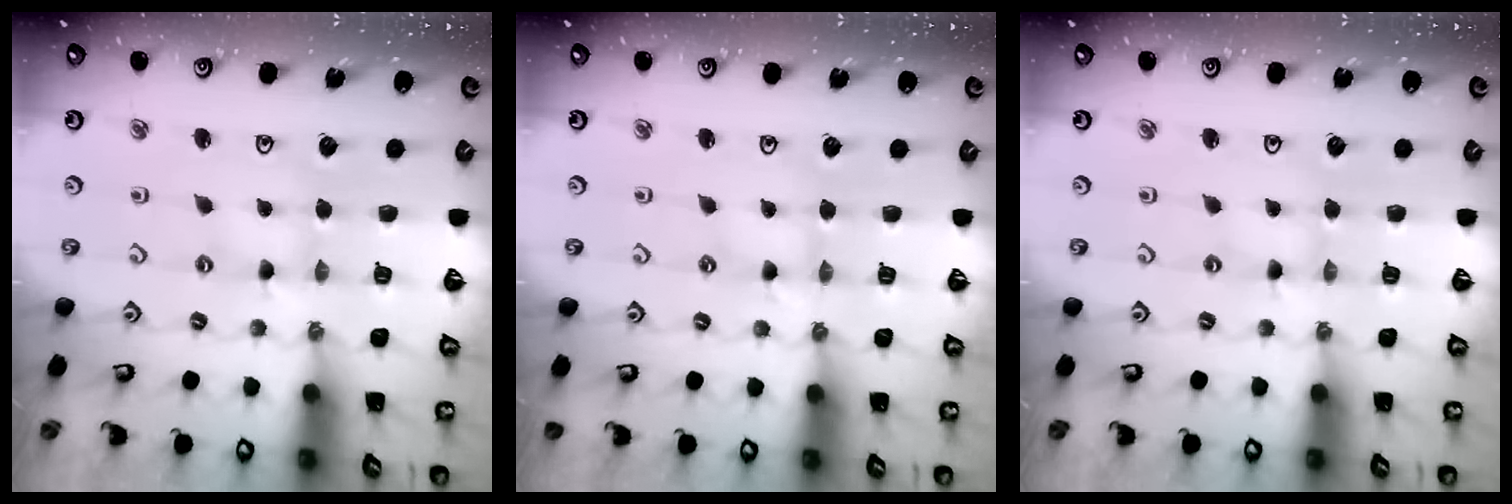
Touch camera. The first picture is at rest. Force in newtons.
{"total": 1.3, "press": 1.3, "slide": 0.2}
{"total": 0.0}